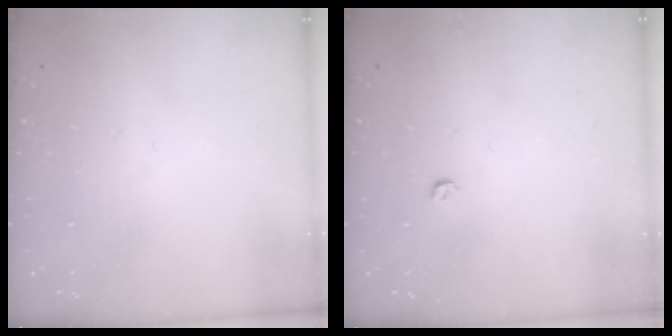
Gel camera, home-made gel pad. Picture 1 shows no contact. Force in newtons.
{"total": 3.2, "press": 3.2, "slide": 0.4}